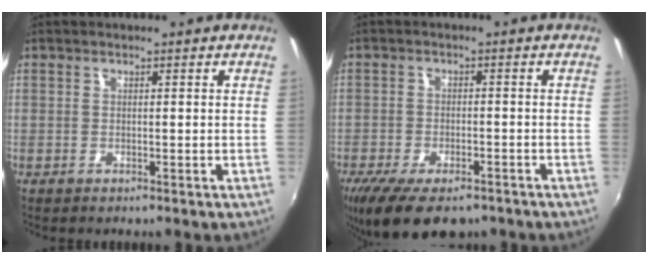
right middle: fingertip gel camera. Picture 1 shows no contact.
{"total": 12.3, "force": [-8.7, 5.0, 7.2], "torque": [-0.157, -0.034, -0.141]}